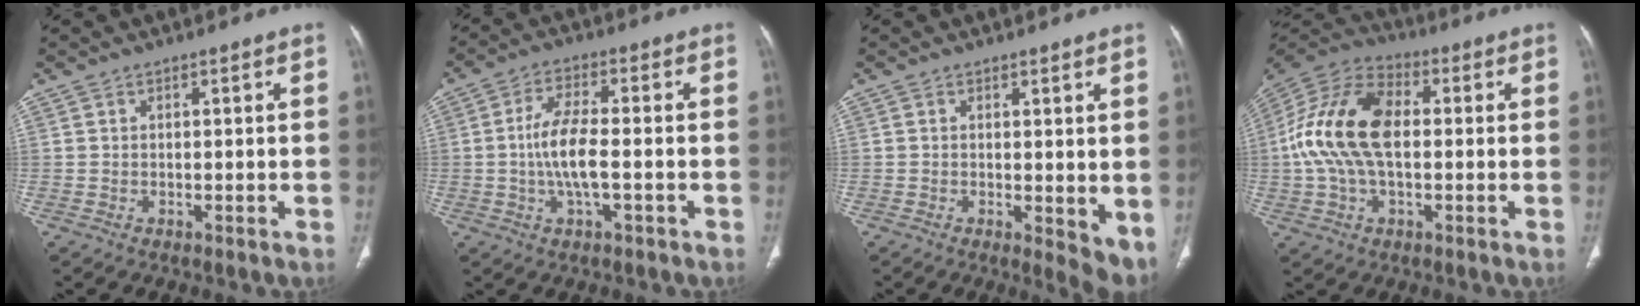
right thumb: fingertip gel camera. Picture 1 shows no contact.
{"total": 8.0, "force": [-1.2, 2.8, 7.4], "torque": [-0.156, 0.012, -0.027]}
{"total": 5.9, "force": [0.1, 2.4, 5.5], "torque": [-0.068, -0.017, 0.005]}
{"total": 17.1, "force": [0.5, 10.1, 13.9], "torque": [-0.275, 0.033, 0.002]}